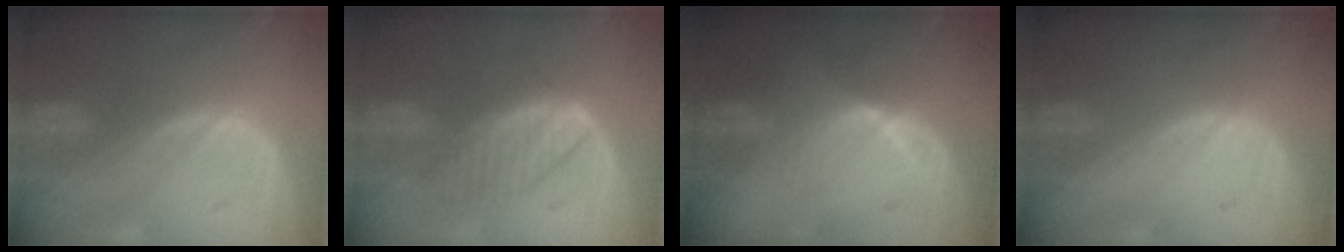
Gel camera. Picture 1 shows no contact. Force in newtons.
{"total": 6.2, "press": 6.1, "slide": 1.2}
{"total": 6.3, "press": 5.9, "slide": 2.3}
{"total": 0.0}